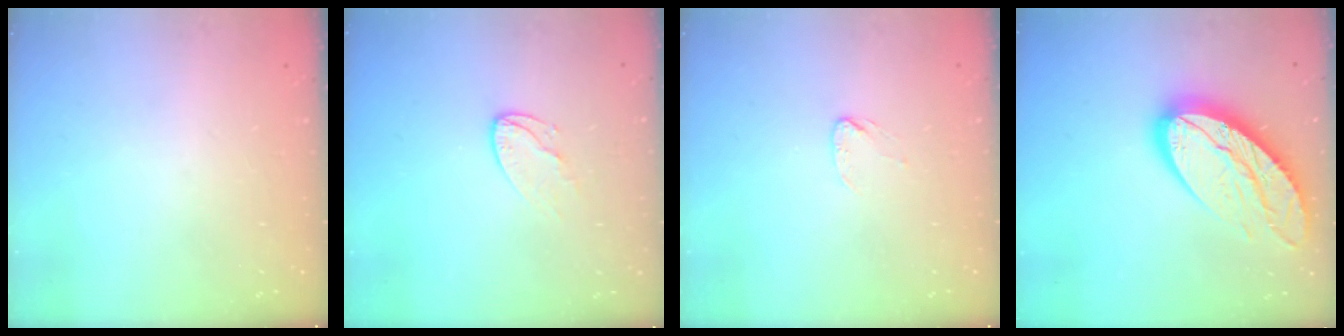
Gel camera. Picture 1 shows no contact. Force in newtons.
{"total": 6.0, "press": 6.0, "slide": 0.4}
{"total": 2.7, "press": 2.7, "slide": 0.2}
{"total": 18.2, "press": 18.2, "slide": 1.4}